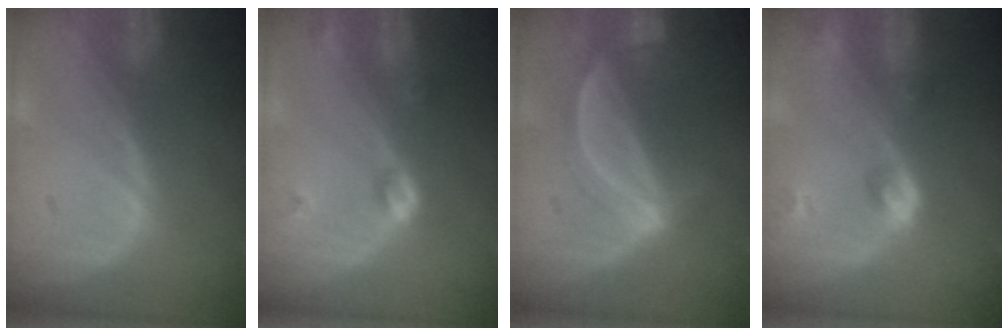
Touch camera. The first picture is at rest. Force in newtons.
{"total": 3.8, "press": 3.5, "slide": 1.5}
{"total": 5.2, "press": 4.9, "slide": 1.6}
{"total": 4.8, "press": 4.4, "slide": 1.9}